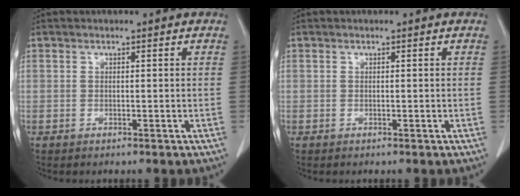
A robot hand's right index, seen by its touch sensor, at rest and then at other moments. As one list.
[{"total": 0.0}]